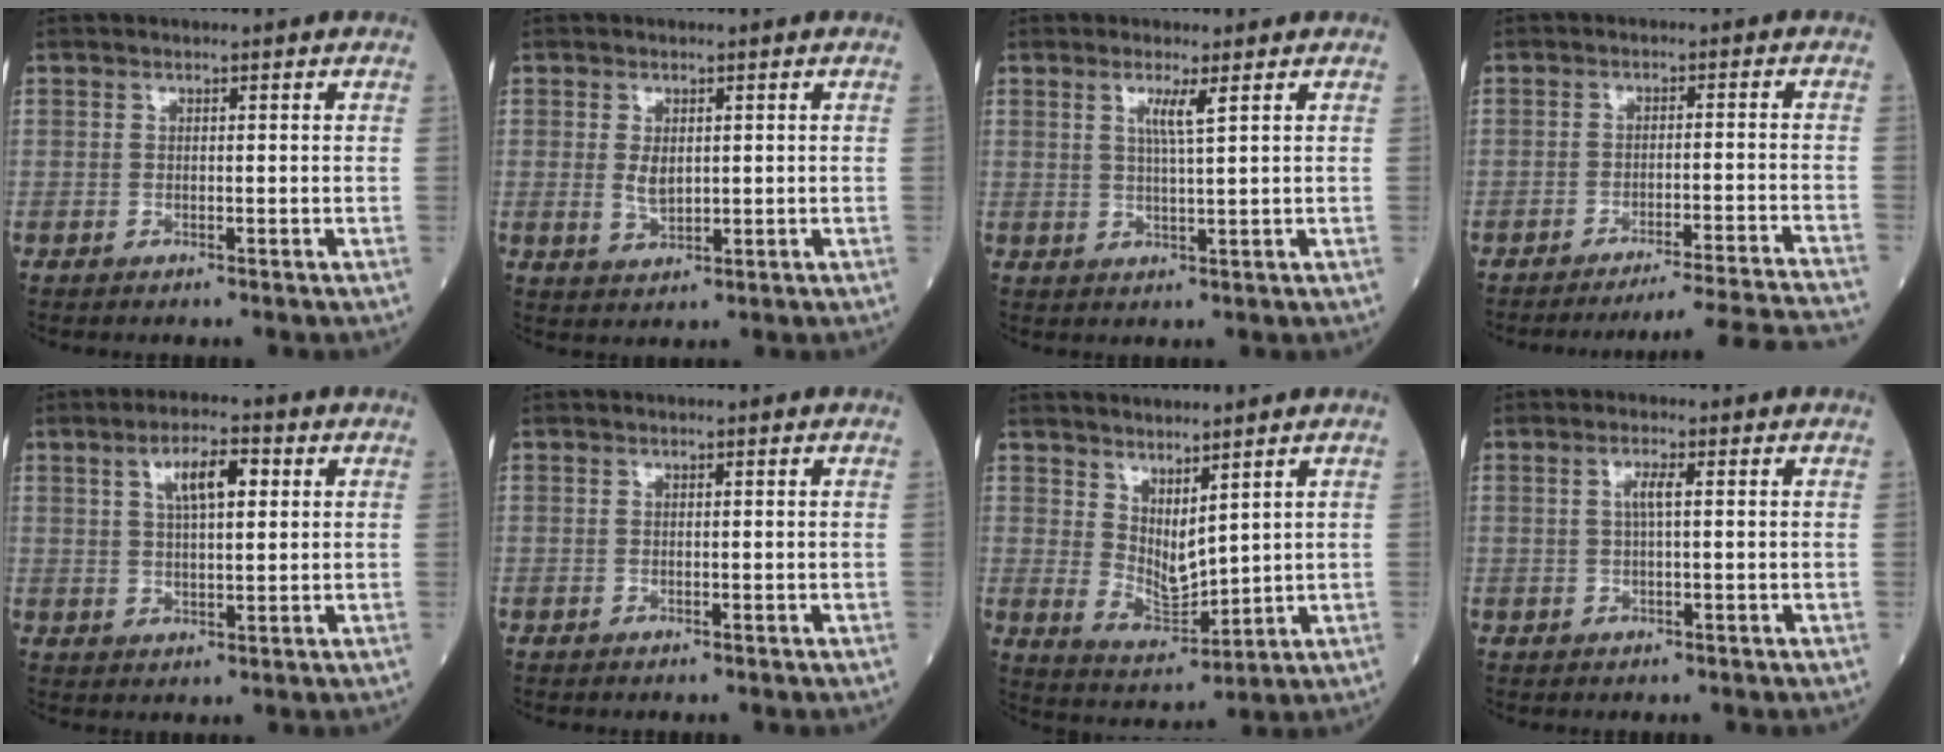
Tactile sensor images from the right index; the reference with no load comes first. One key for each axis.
{"total": 2.9, "fx": 0.4, "fy": 1.5, "fz": 2.4, "tx": -0.046, "ty": -0.005, "tz": 0.012}
{"total": 3.0, "fx": 1.3, "fy": -0.5, "fz": 2.6, "tx": -0.054, "ty": -0.004, "tz": 0.025}
{"total": 18.0, "fx": -17.1, "fy": -3.1, "fz": 4.6, "tx": -0.022, "ty": -0.036, "tz": -0.221}
{"total": 6.4, "fx": 2.3, "fy": 1.9, "fz": 5.6, "tx": -0.100, "ty": 0.011, "tz": 0.040}
{"total": 0.0}
{"total": 6.0, "fx": 3.8, "fy": 2.1, "fz": 4.2, "tx": -0.085, "ty": -0.015, "tz": 0.087}
{"total": 2.0, "fx": 0.4, "fy": 0.1, "fz": 2.0, "tx": -0.042, "ty": 0.002, "tz": 0.005}